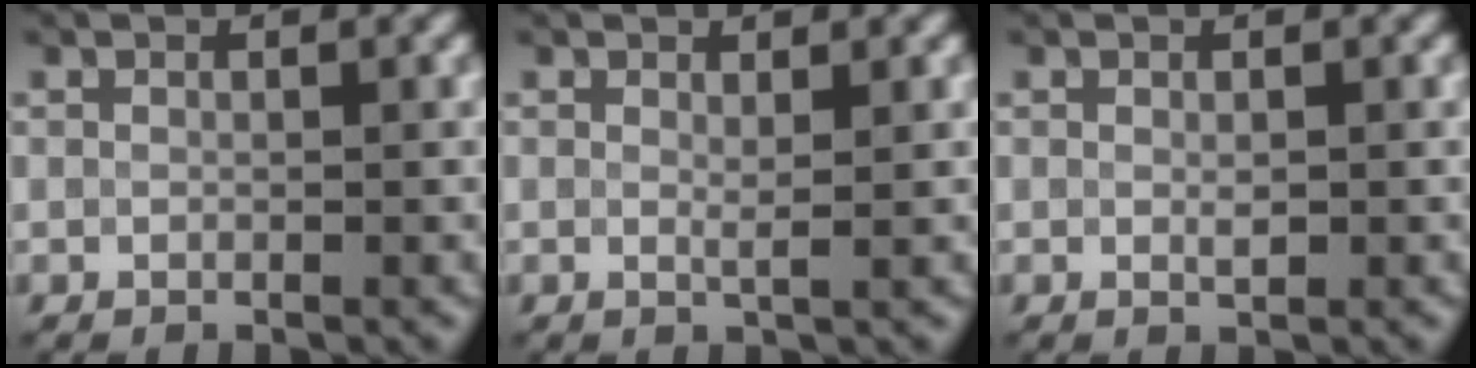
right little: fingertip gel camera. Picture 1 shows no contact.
{"total": 0.8, "force": [0.3, 0.0, 0.7], "torque": [-0.012, -0.005, 0.005]}
{"total": 0.8, "force": [0.0, 0.3, 0.7], "torque": [-0.014, -0.002, 0.001]}